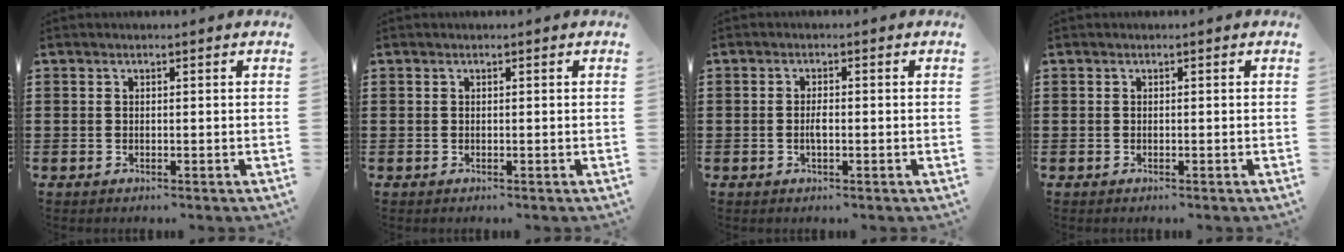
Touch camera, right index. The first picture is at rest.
{"total": 0.0}
{"total": 1.8, "force": [-0.3, 0.5, 1.7], "torque": [-0.034, 0.000, -0.006]}
{"total": 0.0}